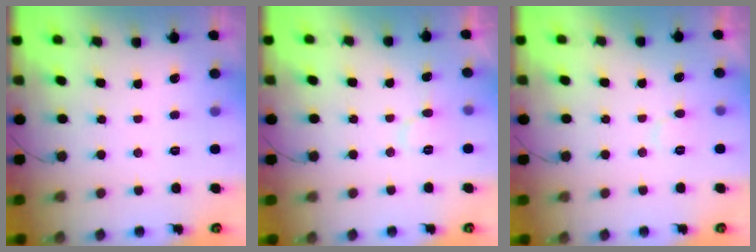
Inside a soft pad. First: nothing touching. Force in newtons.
{"total": 5.3, "press": 5.2, "slide": 0.5}
{"total": 5.8, "press": 5.8, "slide": 0.7}